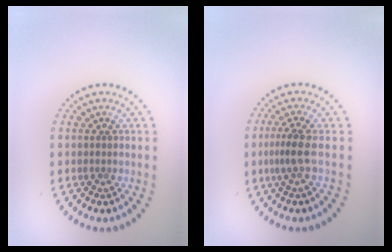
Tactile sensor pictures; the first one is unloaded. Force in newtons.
{"total": 2.2, "press": 1.6, "slide": 1.6}